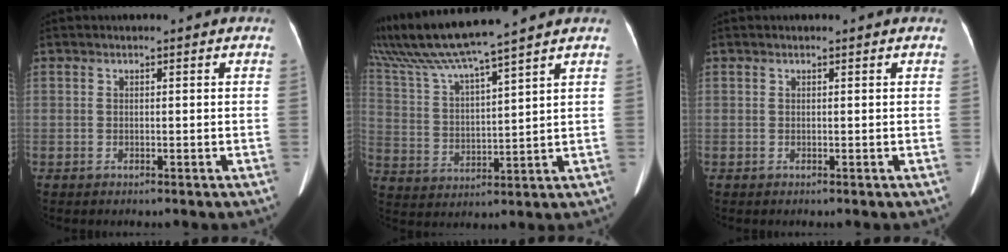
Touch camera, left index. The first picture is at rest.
{"total": 13.9, "force": [12.0, -1.2, 7.0], "torque": [-0.142, 0.014, 0.221]}
{"total": 0.8, "force": [0.8, 0.1, 0.2], "torque": [-0.009, 0.001, 0.009]}